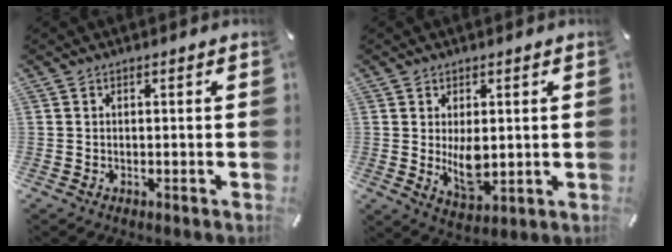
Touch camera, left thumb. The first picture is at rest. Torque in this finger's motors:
{"motor_torque": [0.58, 1.46, 0.46, -0.38, 0.16]}